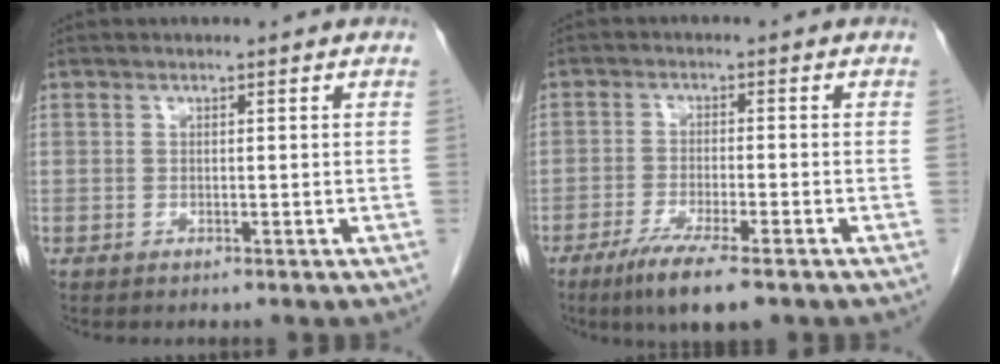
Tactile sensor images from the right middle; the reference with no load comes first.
{"total": 7.2, "force": [-4.9, 0.7, 5.2], "torque": [-0.091, -0.019, -0.078]}